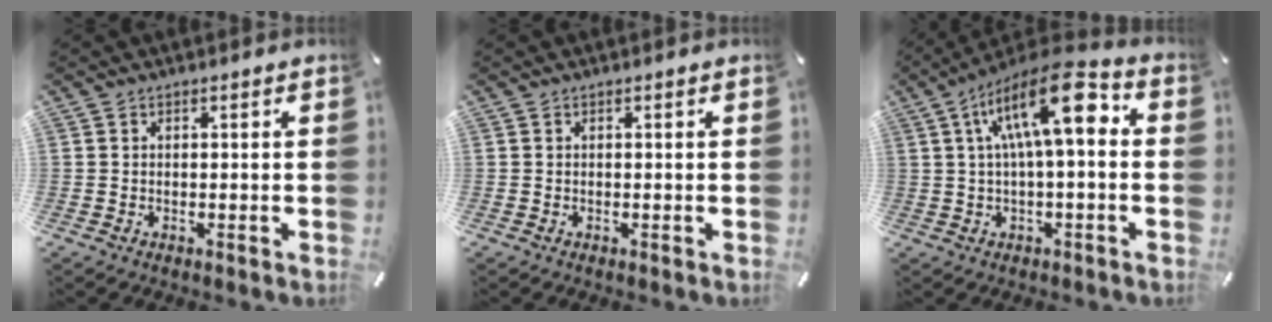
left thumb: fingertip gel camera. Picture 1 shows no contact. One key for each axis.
{"total": 0.0}
{"total": 17.3, "fx": 4.3, "fy": 6.4, "fz": 15.5, "tx": -0.263, "ty": -0.011, "tz": 0.065}